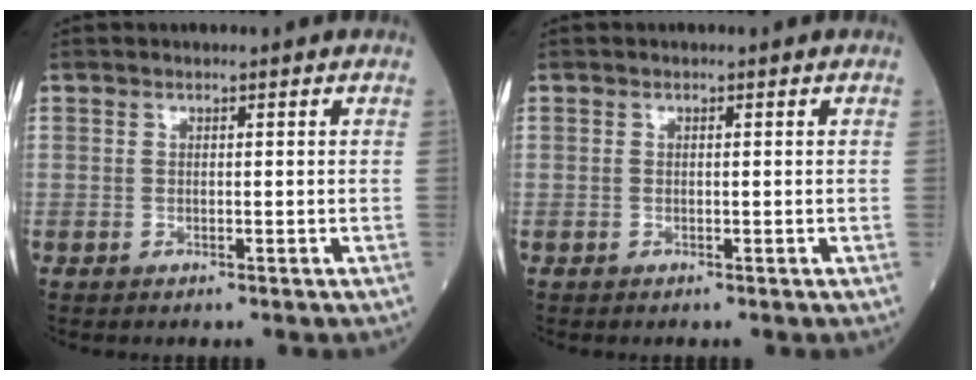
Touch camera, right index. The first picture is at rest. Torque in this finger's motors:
{"motor_torque": [0.02, -0.05, -0.09, -0.01]}